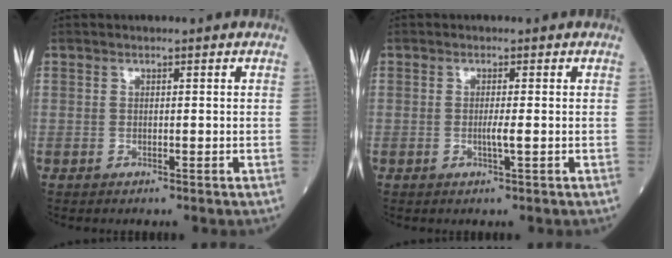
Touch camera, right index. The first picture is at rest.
{"total": 1.5, "force": [-0.3, -0.3, 1.4], "torque": [-0.031, -0.002, -0.007]}